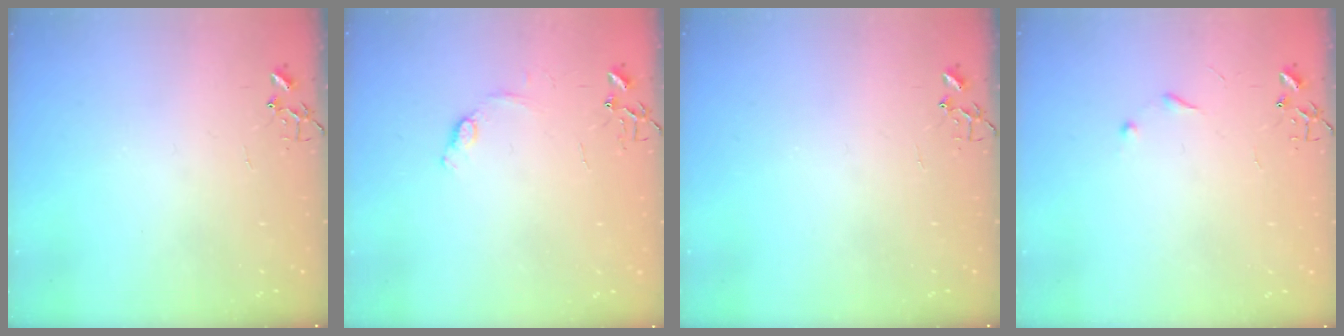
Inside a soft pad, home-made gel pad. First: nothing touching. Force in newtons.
{"total": 7.3, "press": 7.3, "slide": 0.7}
{"total": 0.0}
{"total": 6.0, "press": 6.0, "slide": 0.6}